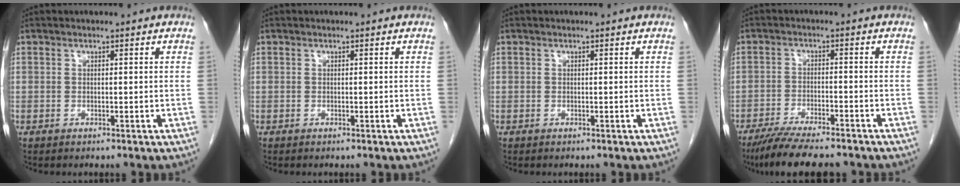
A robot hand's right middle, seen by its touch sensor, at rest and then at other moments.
{"total": 0.0}
{"total": 0.0}
{"total": 10.9, "force": [-9.3, 1.6, 5.6], "torque": [-0.088, -0.022, -0.145]}